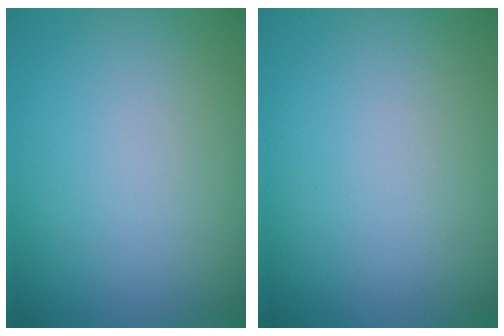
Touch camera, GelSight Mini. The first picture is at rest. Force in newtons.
{"total": 0.0}